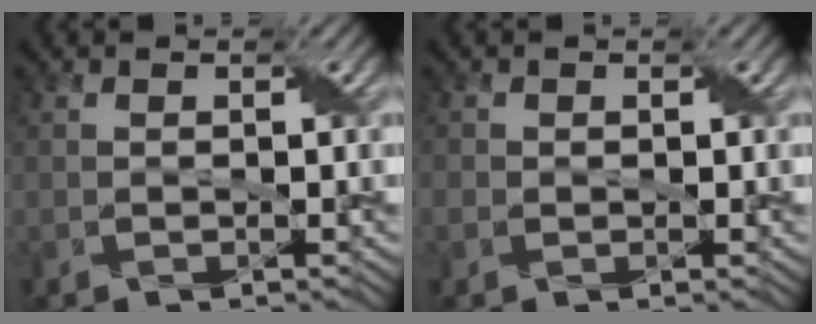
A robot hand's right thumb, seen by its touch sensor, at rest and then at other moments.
{"total": 1.4, "force": [-0.1, 1.4, 0.5], "torque": [-0.010, -0.006, -0.002]}